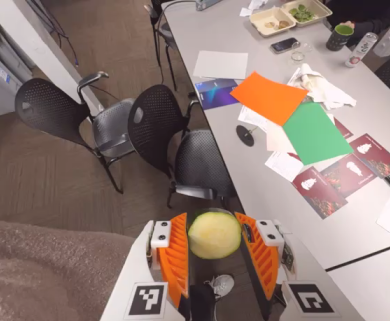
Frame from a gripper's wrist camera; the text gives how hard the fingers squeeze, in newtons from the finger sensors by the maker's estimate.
{"total": 12.4, "left": 13.2, "right": 11.6}